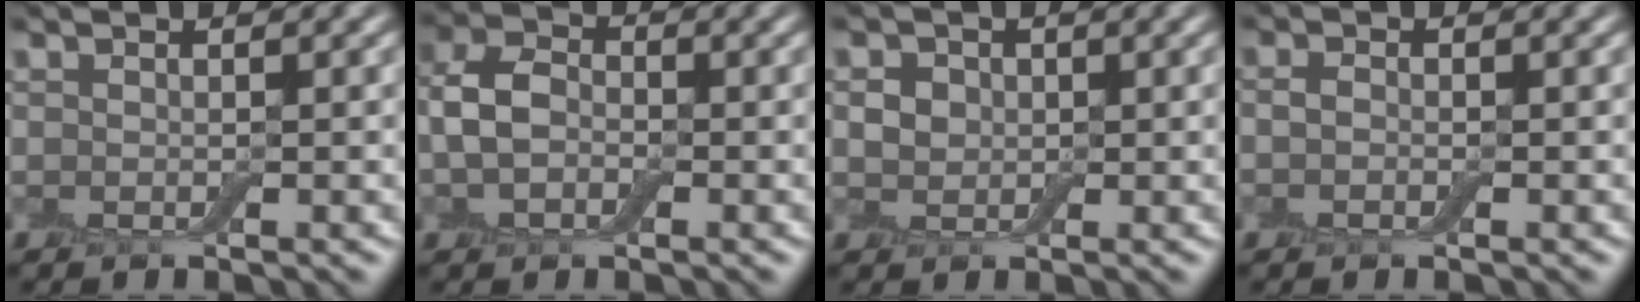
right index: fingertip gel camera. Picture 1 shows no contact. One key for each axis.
{"total": 3.8, "fx": -0.4, "fy": 2.8, "fz": 2.5, "tx": -0.055, "ty": 0.006, "tz": -0.016}
{"total": 1.6, "fx": 0.3, "fy": 1.5, "fz": 0.3, "tx": -0.008, "ty": 0.002, "tz": 0.003}
{"total": 1.0, "fx": -0.2, "fy": 0.7, "fz": 0.6, "tx": -0.012, "ty": 0.004, "tz": -0.006}